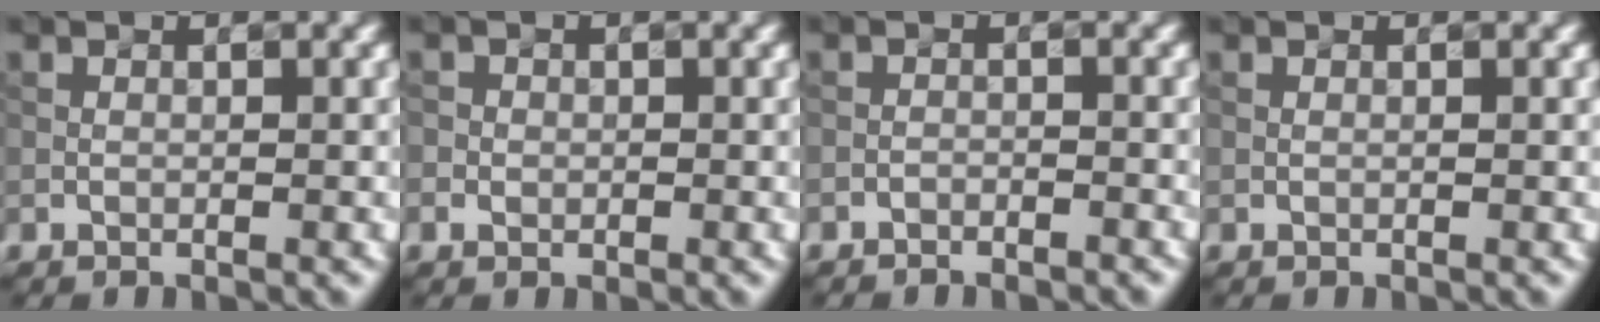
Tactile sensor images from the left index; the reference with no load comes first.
{"total": 1.3, "force": [-0.3, 1.2, 0.3], "torque": [0.000, -0.003, -0.007]}
{"total": 1.2, "force": [-1.2, 0.4, 0.2], "torque": [0.001, 0.000, -0.023]}
{"total": 0.0}